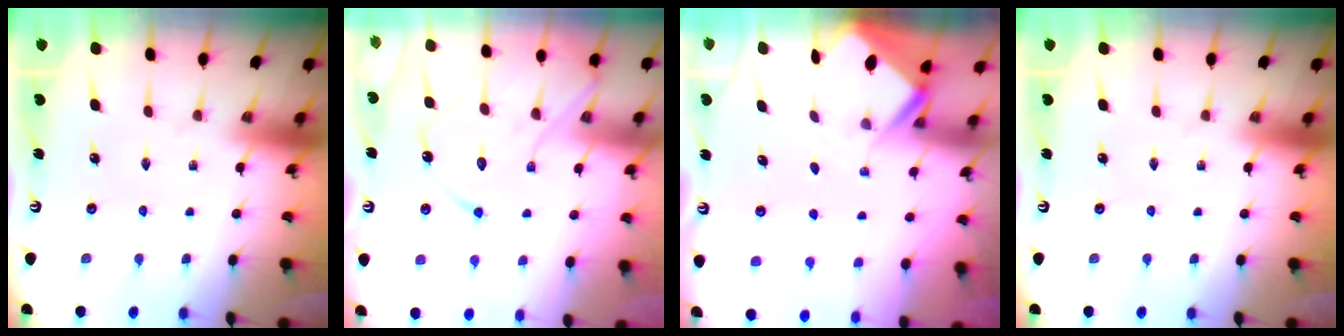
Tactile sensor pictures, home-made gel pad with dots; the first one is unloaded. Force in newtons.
{"total": 13.2, "press": 13.1, "slide": 1.0}
{"total": 2.6, "press": 2.6, "slide": 0.1}
{"total": 0.0}